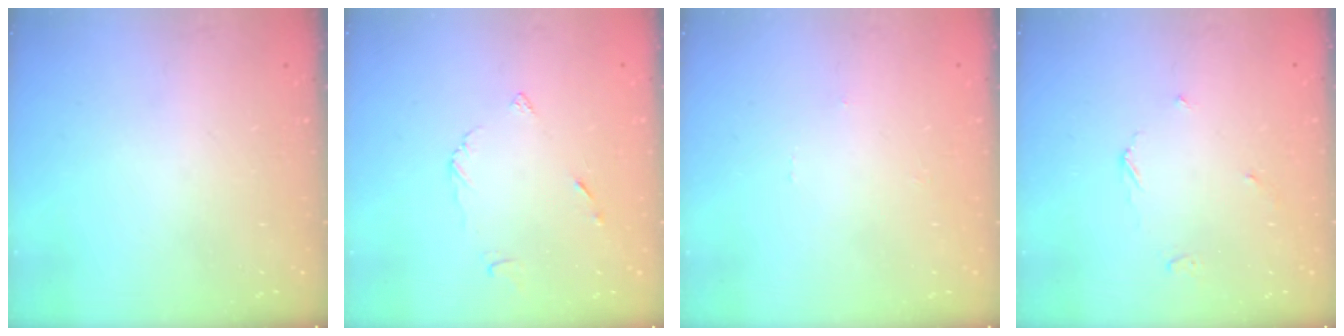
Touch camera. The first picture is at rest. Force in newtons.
{"total": 5.0, "press": 5.0, "slide": 0.3}
{"total": 0.0}
{"total": 2.6, "press": 2.6, "slide": 0.5}